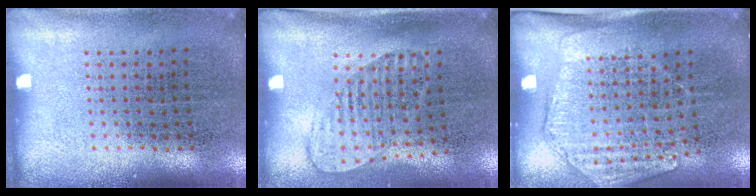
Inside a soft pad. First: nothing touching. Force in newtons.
{"total": 1.4, "press": 1.2, "slide": 0.8}
{"total": 1.7, "press": 1.5, "slide": 0.9}